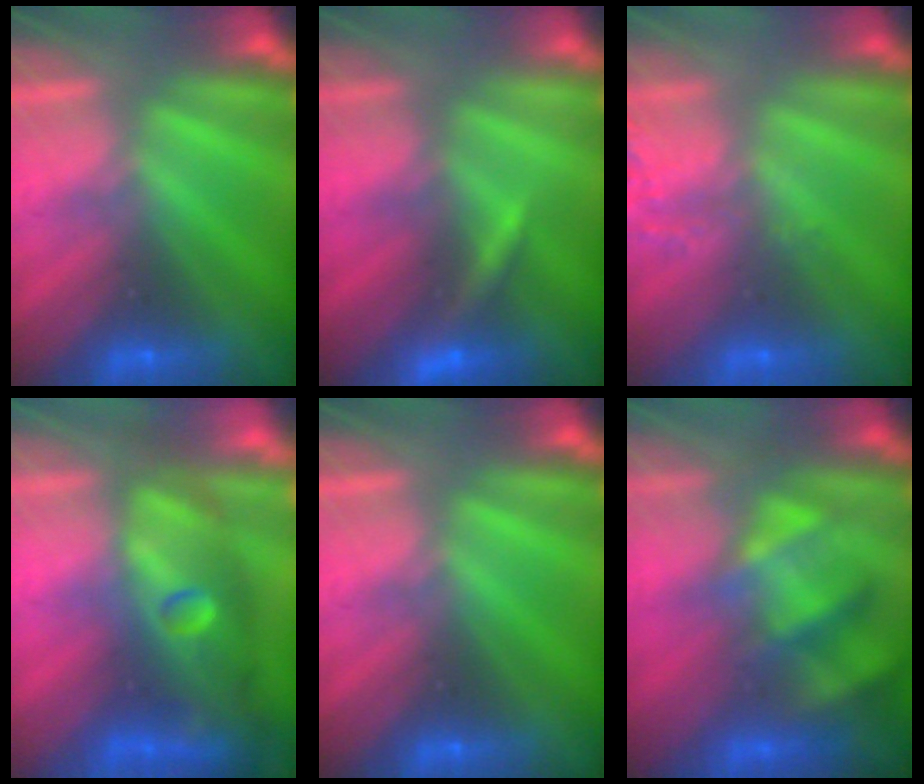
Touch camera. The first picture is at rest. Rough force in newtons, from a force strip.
{"total": 3.3}
{"total": 1.9}
{"total": 7.9}
{"total": 0.0}
{"total": 4.8}